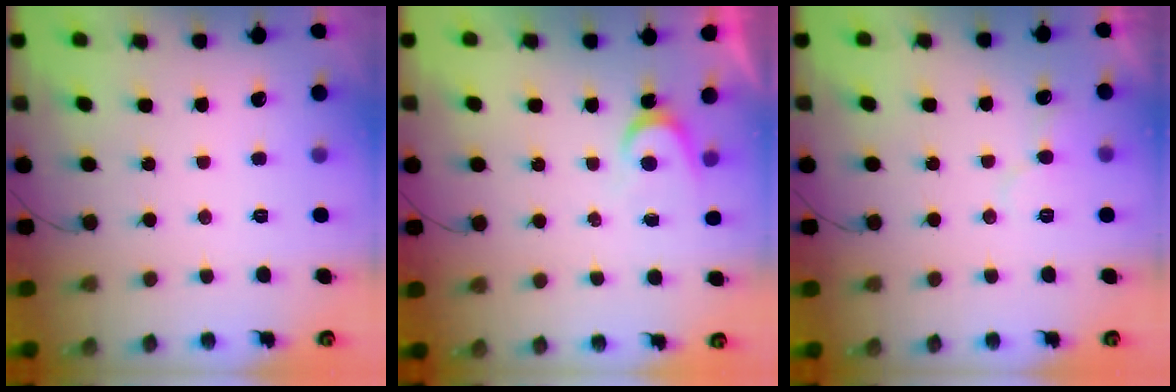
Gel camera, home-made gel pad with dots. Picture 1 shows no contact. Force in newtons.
{"total": 4.4, "press": 4.3, "slide": 0.4}
{"total": 7.4, "press": 7.4, "slide": 0.5}